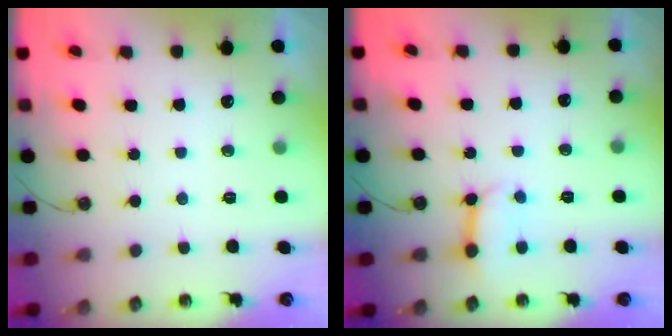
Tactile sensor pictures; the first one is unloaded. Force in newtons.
{"total": 7.9, "press": 7.8, "slide": 0.9}